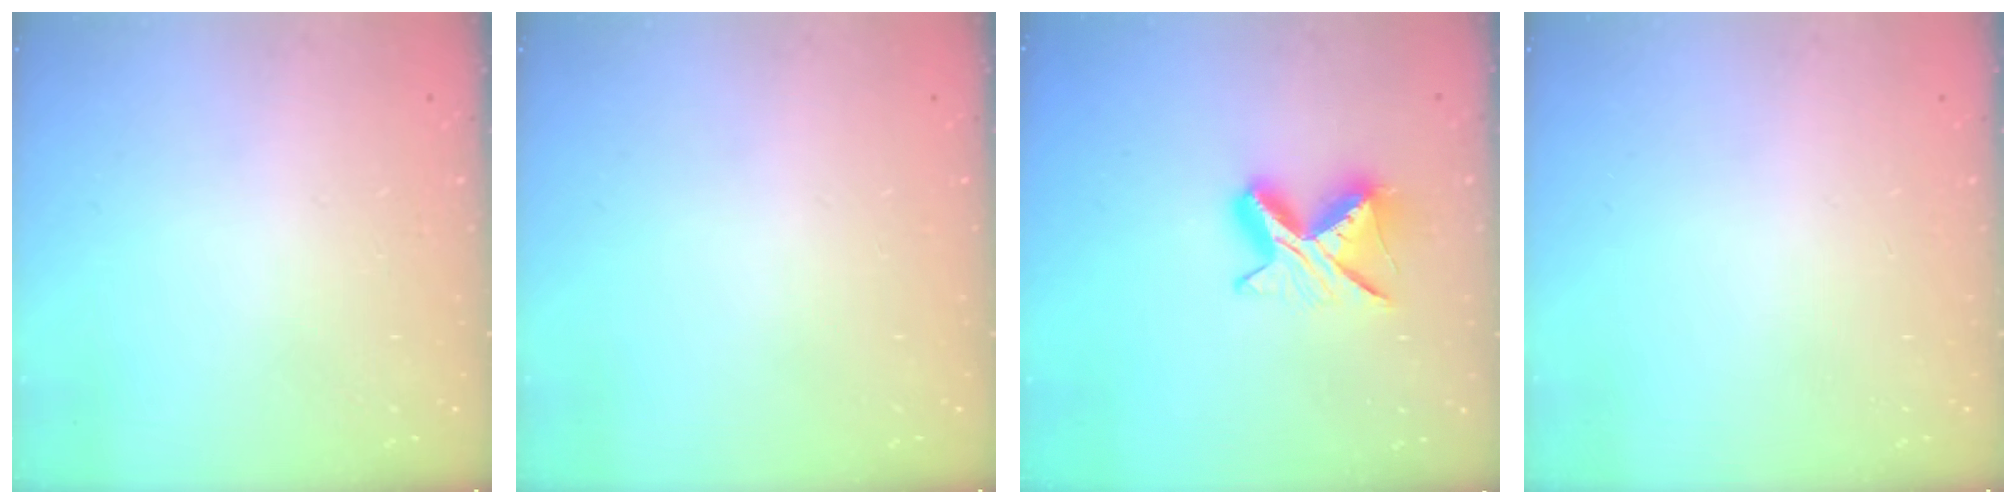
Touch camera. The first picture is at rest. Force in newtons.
{"total": 0.0}
{"total": 9.1, "press": 9.0, "slide": 1.0}
{"total": 0.0}